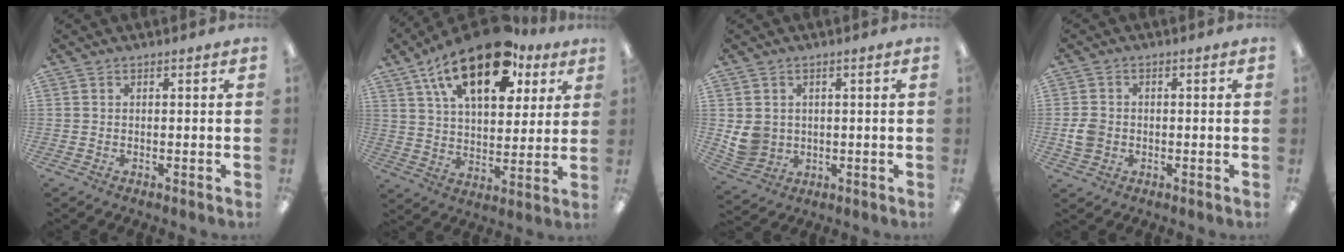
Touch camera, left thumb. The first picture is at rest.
{"total": 21.3, "force": [12.8, 10.1, 13.7], "torque": [-0.227, -0.050, 0.216]}
{"total": 5.8, "force": [1.0, 5.5, 1.7], "torque": [-0.033, 0.006, 0.024]}
{"total": 4.2, "force": [-0.7, 3.7, 2.0], "torque": [-0.034, 0.002, -0.013]}